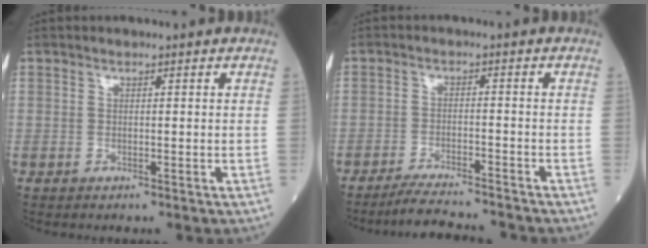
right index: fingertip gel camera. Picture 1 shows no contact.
{"total": 8.0, "force": [-7.6, 0.0, 2.5], "torque": [-0.038, -0.010, -0.125]}